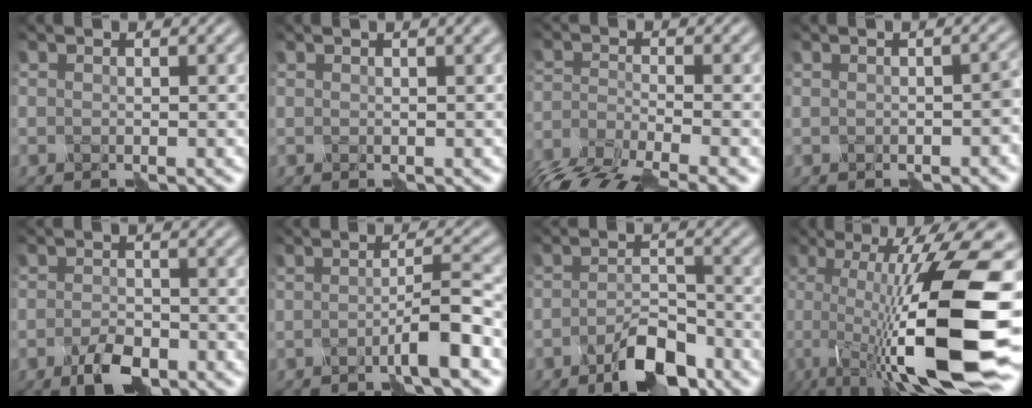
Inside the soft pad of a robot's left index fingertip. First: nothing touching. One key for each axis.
{"total": 1.0, "fx": 0.7, "fy": -0.1, "fz": 0.7, "tx": -0.002, "ty": 0.002, "tz": 0.009}
{"total": 7.5, "fx": -6.2, "fy": 1.8, "fz": 3.9, "tx": -0.093, "ty": -0.011, "tz": -0.119}
{"total": 1.5, "fx": -1.0, "fy": 0.2, "fz": 1.1, "tx": -0.017, "ty": 0.001, "tz": -0.012}
{"total": 2.8, "fx": -2.0, "fy": 1.1, "fz": 1.7, "tx": -0.042, "ty": 0.002, "tz": -0.040}
{"total": 3.2, "fx": -1.7, "fy": -0.1, "fz": 2.8, "tx": -0.045, "ty": 0.011, "tz": -0.037}
{"total": 4.2, "fx": -3.1, "fy": 1.1, "fz": 2.6, "tx": -0.053, "ty": 0.005, "tz": -0.057}
{"total": 14.2, "fx": -2.0, "fy": 3.3, "fz": 13.7, "tx": -0.213, "ty": 0.005, "tz": -0.035}